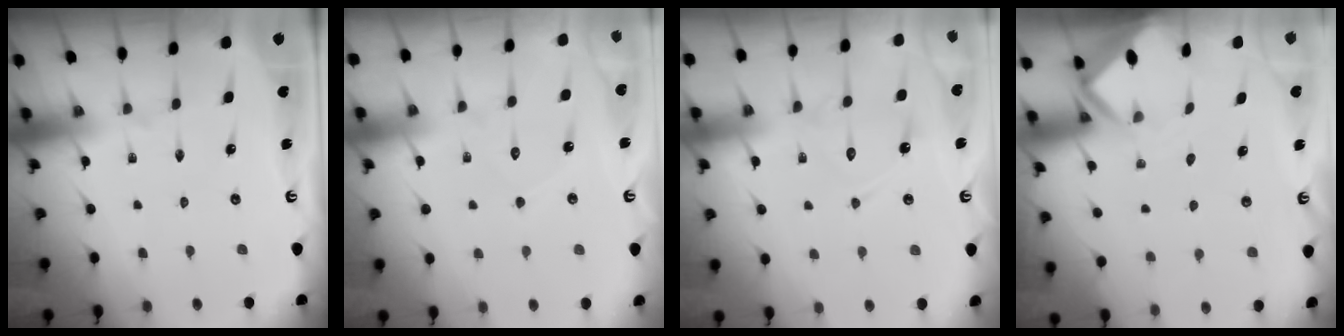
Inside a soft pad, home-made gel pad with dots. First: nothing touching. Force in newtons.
{"total": 6.3, "press": 6.3, "slide": 0.5}
{"total": 10.8, "press": 10.8, "slide": 0.8}
{"total": 2.6, "press": 2.5, "slide": 0.3}